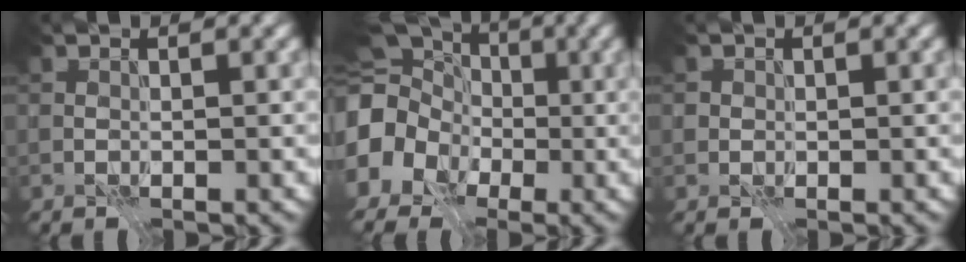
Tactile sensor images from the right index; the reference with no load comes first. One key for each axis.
{"total": 14.1, "fx": -1.4, "fy": 12.7, "fz": 6.0, "tx": -0.143, "ty": 0.003, "tz": -0.065}
{"total": 0.8, "fx": 0.1, "fy": 0.7, "fz": 0.0, "tx": 0.007, "ty": -0.003, "tz": 0.000}